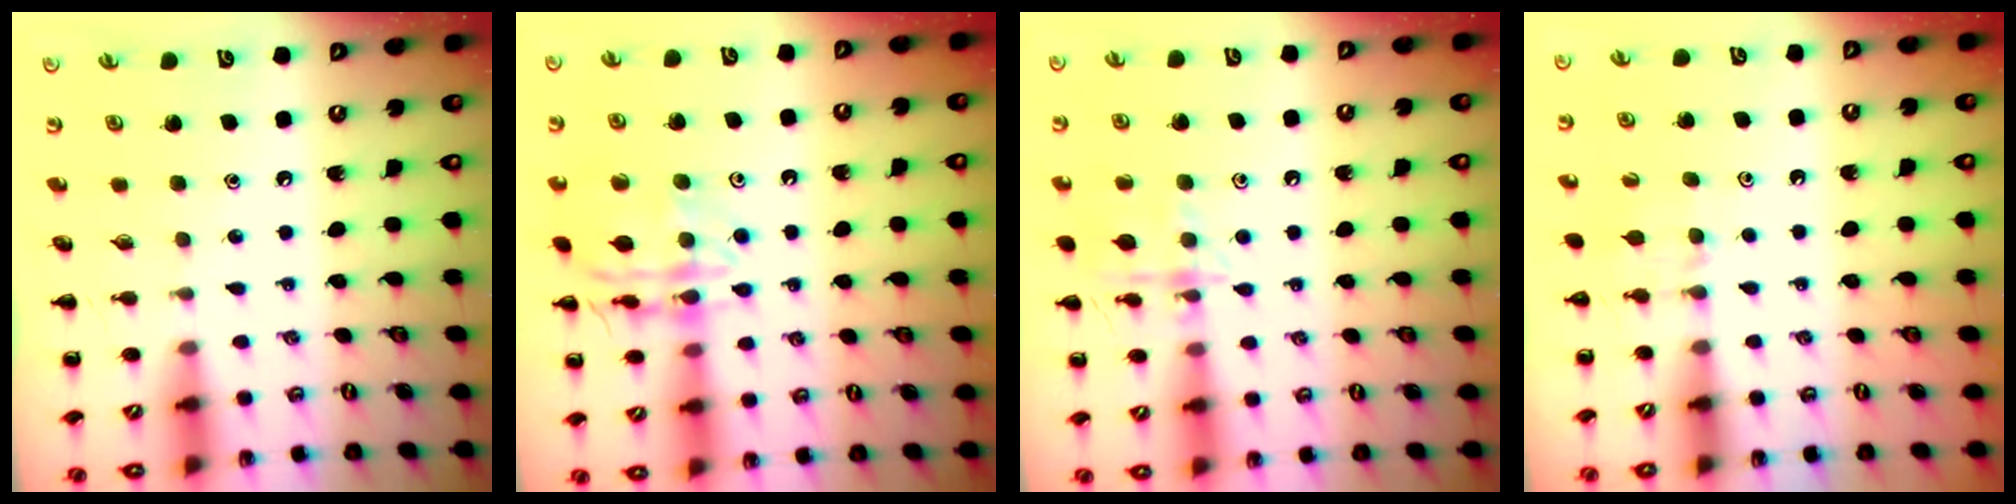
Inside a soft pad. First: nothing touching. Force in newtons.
{"total": 13.8, "press": 13.8, "slide": 1.2}
{"total": 12.2, "press": 12.1, "slide": 1.0}
{"total": 4.8, "press": 4.6, "slide": 1.6}